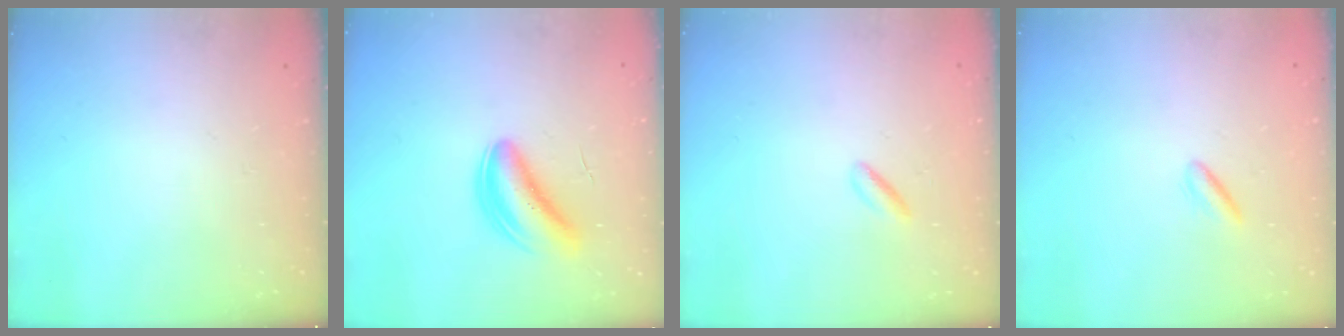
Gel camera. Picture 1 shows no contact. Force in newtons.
{"total": 5.4, "press": 5.3, "slide": 1.2}
{"total": 2.8, "press": 2.6, "slide": 0.9}
{"total": 1.9, "press": 1.7, "slide": 0.9}